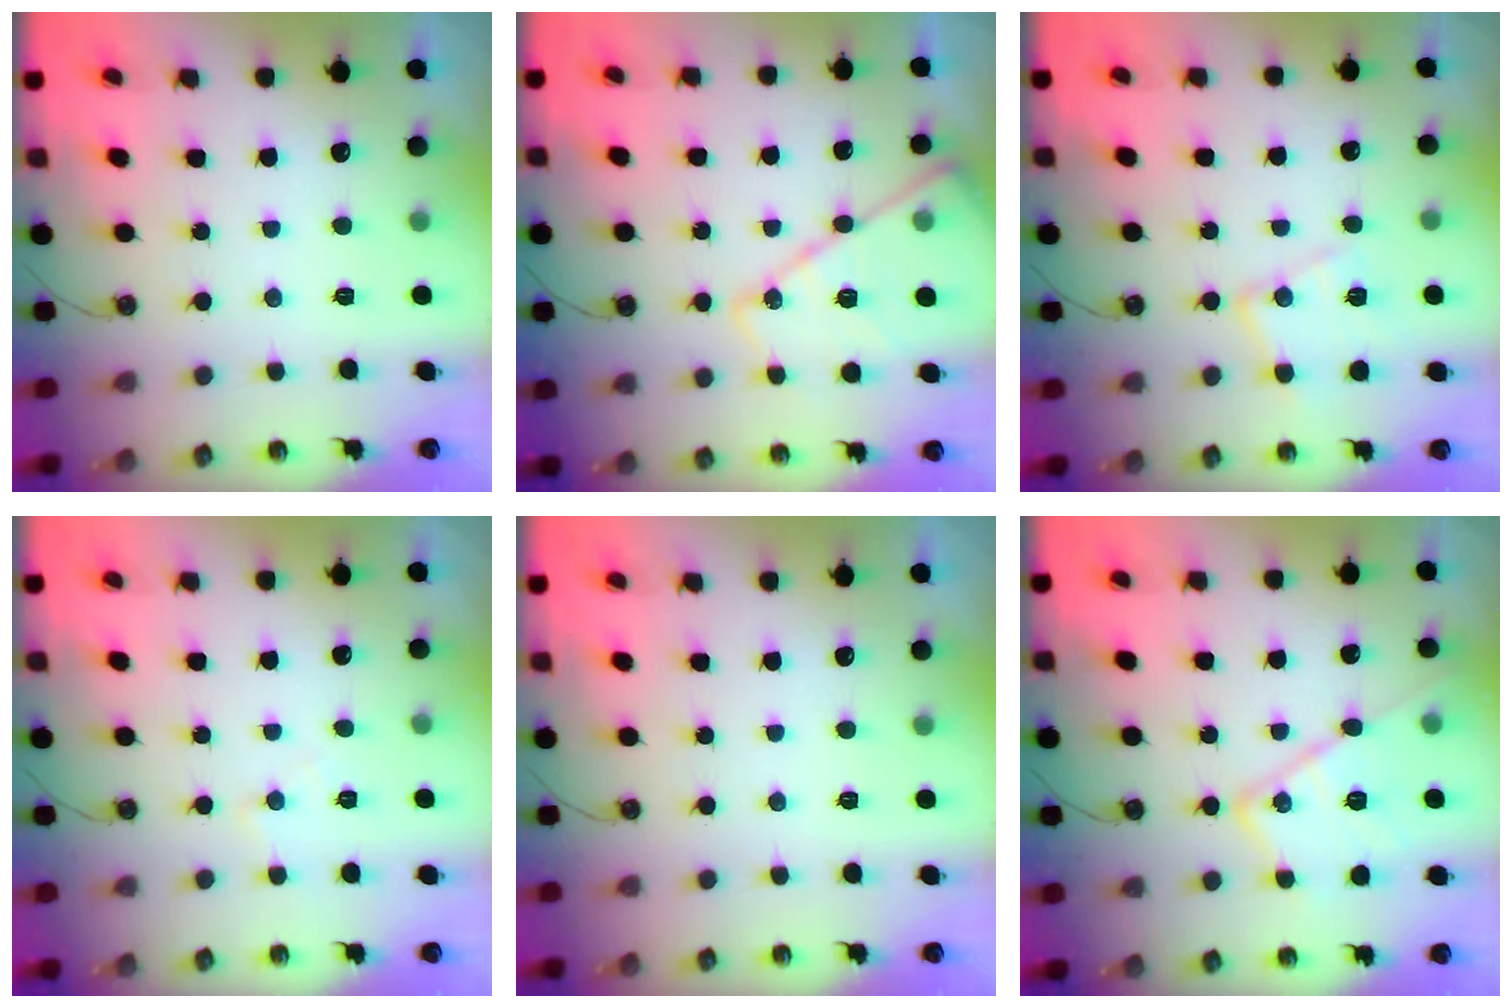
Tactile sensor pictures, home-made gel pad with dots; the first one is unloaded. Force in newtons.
{"total": 17.0, "press": 17.0, "slide": 1.3}
{"total": 13.0, "press": 13.0, "slide": 1.0}
{"total": 5.6, "press": 5.5, "slide": 0.6}
{"total": 0.0}
{"total": 16.1, "press": 16.0, "slide": 1.2}